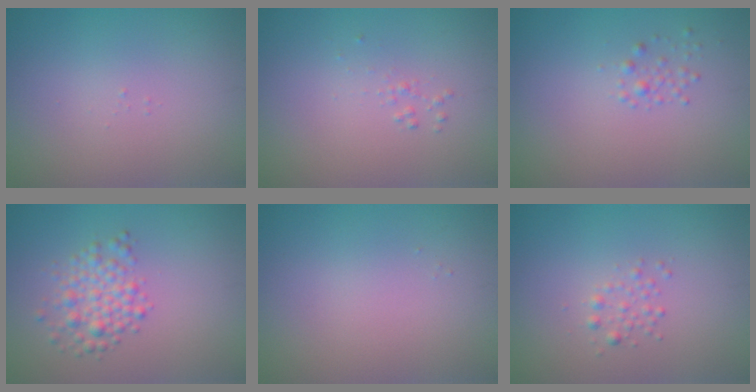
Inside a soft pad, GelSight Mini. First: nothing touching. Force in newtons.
{"total": 0.5, "press": 0.5, "slide": 0.0}
{"total": 0.9, "press": 0.9, "slide": 0.1}
{"total": 2.9, "press": 2.9, "slide": 0.1}
{"total": 0.0}
{"total": 1.1, "press": 1.1, "slide": 0.0}